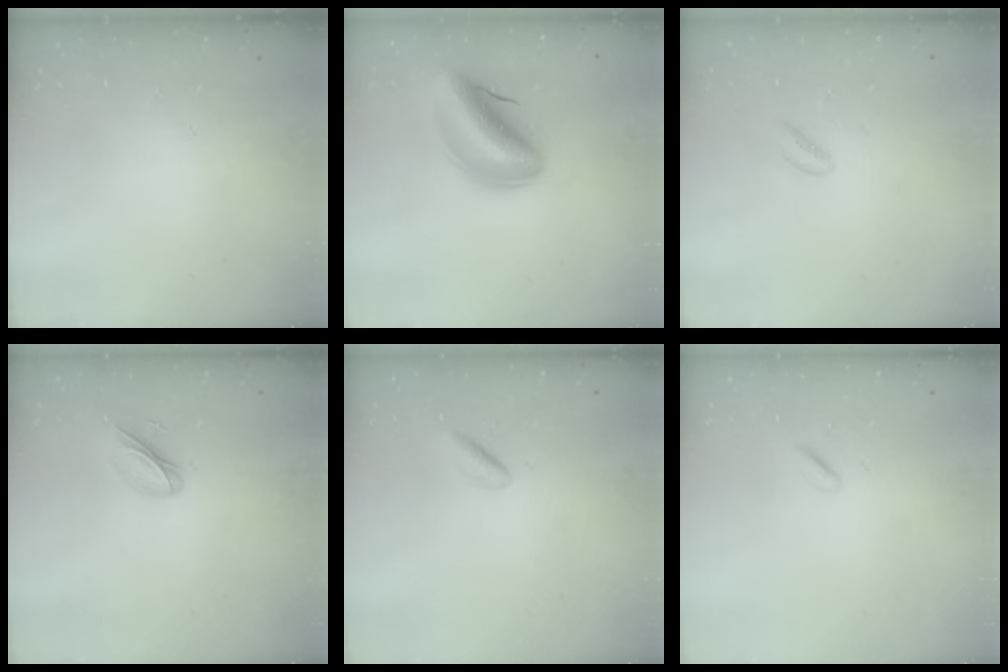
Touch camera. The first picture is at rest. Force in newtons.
{"total": 11.9, "press": 11.3, "slide": 3.6}
{"total": 1.1, "press": 0.9, "slide": 0.6}
{"total": 6.3, "press": 6.2, "slide": 1.2}
{"total": 1.5, "press": 1.3, "slide": 0.7}
{"total": 0.9, "press": 0.8, "slide": 0.4}